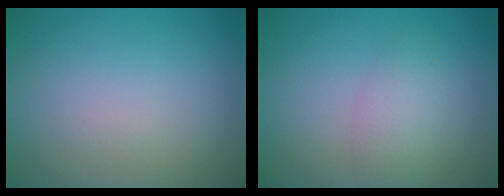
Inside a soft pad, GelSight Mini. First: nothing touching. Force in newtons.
{"total": 2.4, "press": 2.4, "slide": 0.1}